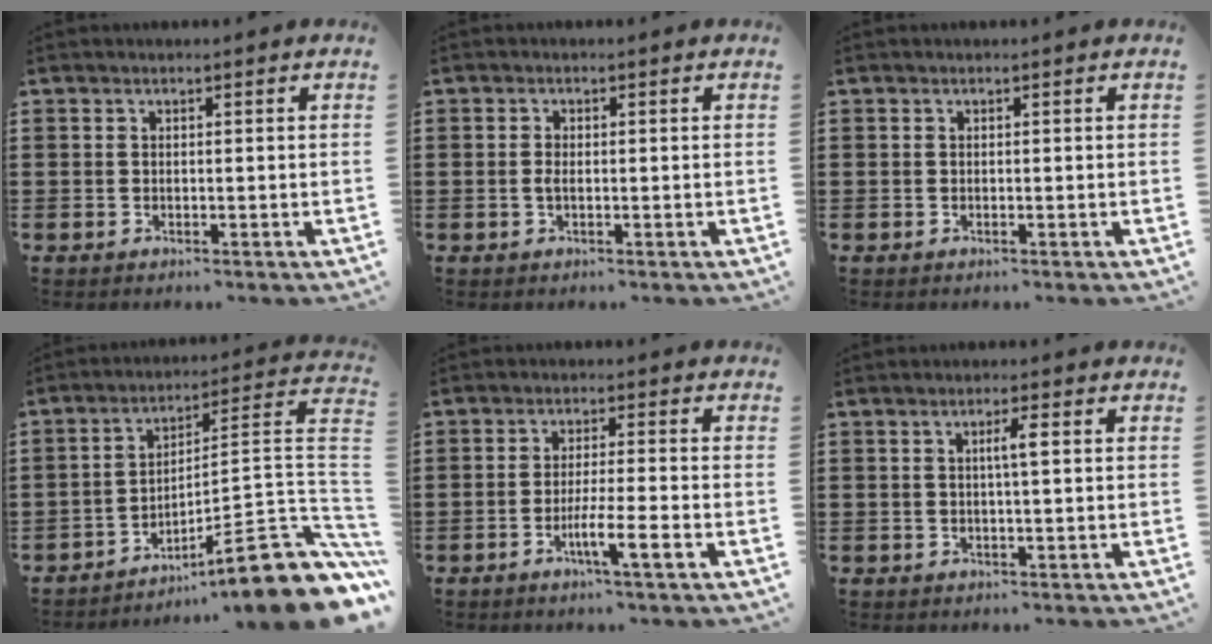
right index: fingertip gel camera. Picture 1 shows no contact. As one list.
[{"total": 1.3, "force": [-0.1, 0.6, 1.2], "torque": [-0.031, -0.002, -0.006]}, {"total": 0.0}, {"total": 12.1, "force": [-7.7, 1.2, 9.2], "torque": [-0.117, -0.003, -0.142]}, {"total": 5.4, "force": [-2.5, 0.2, 4.8], "torque": [-0.084, -0.008, -0.044]}, {"total": 2.5, "force": [0.4, 0.1, 2.4], "torque": [-0.048, 0.001, 0.003]}]